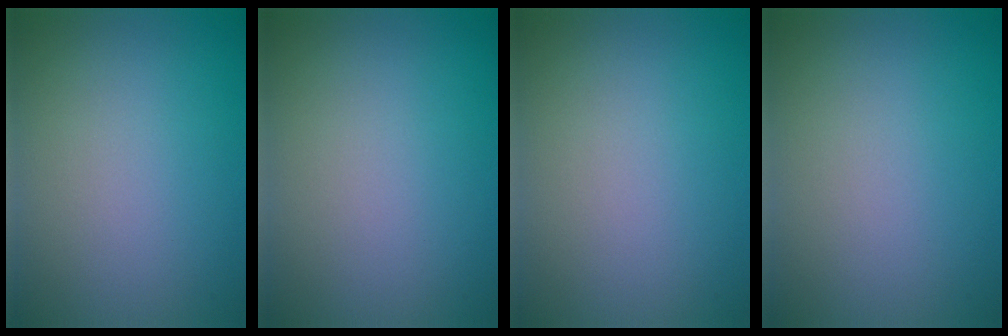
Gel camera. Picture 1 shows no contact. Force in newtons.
{"total": 0.0}
{"total": 0.0}
{"total": 0.0}